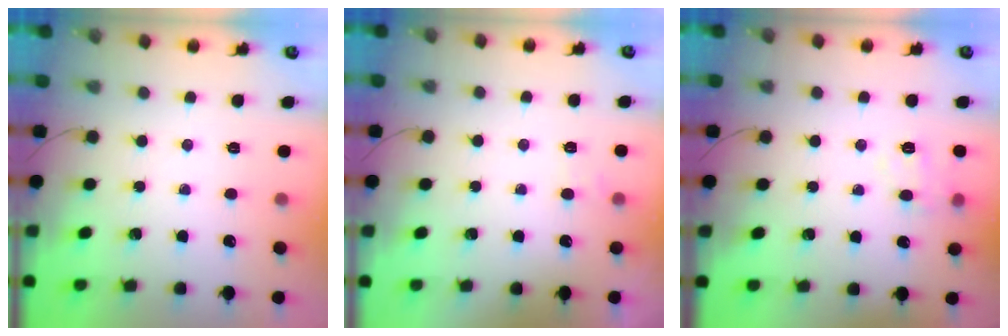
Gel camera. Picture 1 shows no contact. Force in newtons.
{"total": 4.0, "press": 3.8, "slide": 1.1}
{"total": 8.3, "press": 8.2, "slide": 1.5}